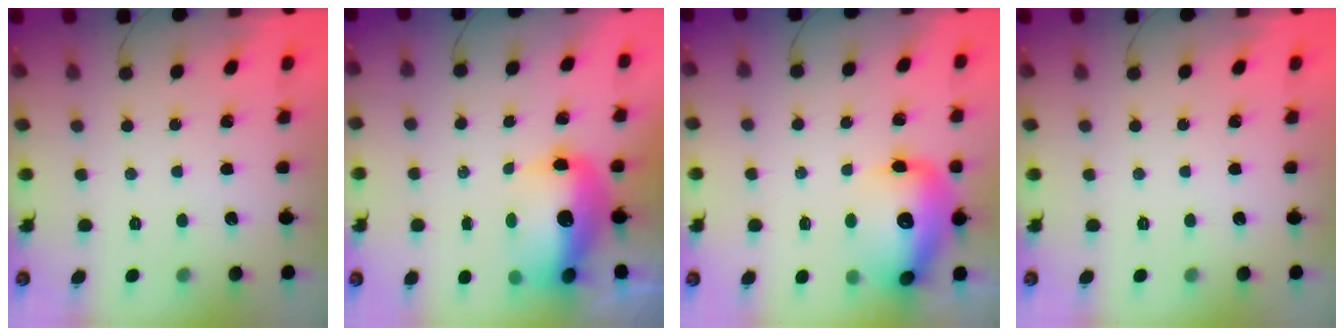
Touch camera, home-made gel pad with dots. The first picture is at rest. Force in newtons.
{"total": 14.3, "press": 13.9, "slide": 3.4}
{"total": 16.8, "press": 16.3, "slide": 3.9}
{"total": 0.0}